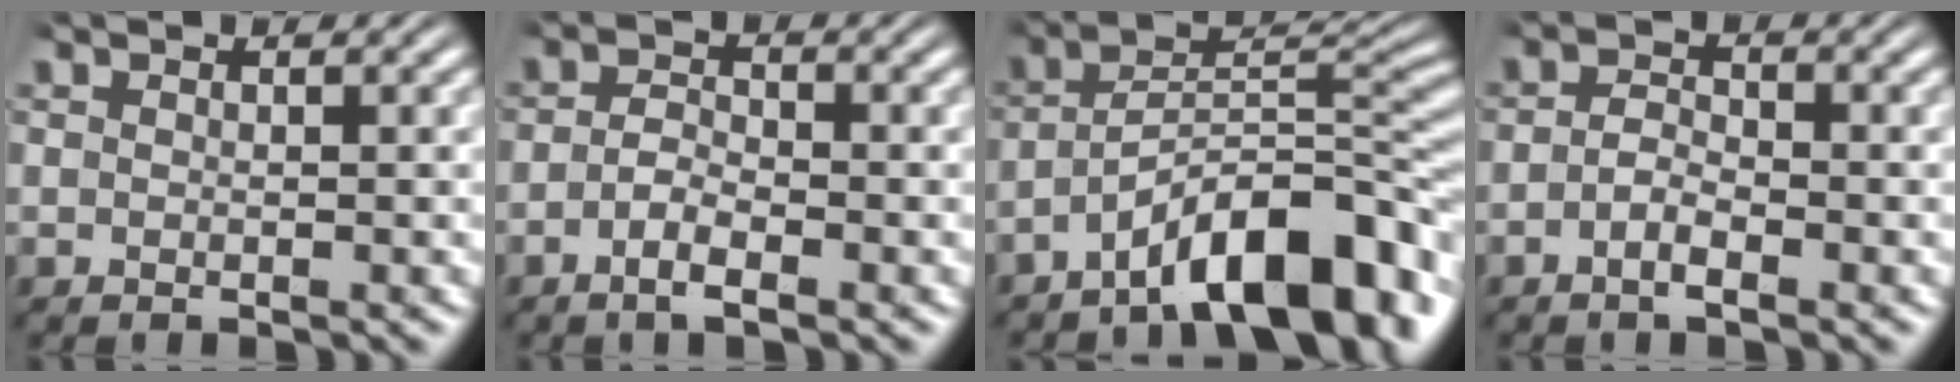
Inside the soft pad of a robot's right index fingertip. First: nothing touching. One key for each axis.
{"total": 2.4, "fx": -1.6, "fy": 0.9, "fz": 1.5, "tx": -0.034, "ty": -0.011, "tz": -0.028}
{"total": 9.5, "fx": -4.2, "fy": 4.1, "fz": 7.5, "tx": -0.111, "ty": -0.015, "tz": -0.063}
{"total": 2.1, "fx": -1.4, "fy": 0.9, "fz": 1.3, "tx": -0.026, "ty": -0.010, "tz": -0.026}